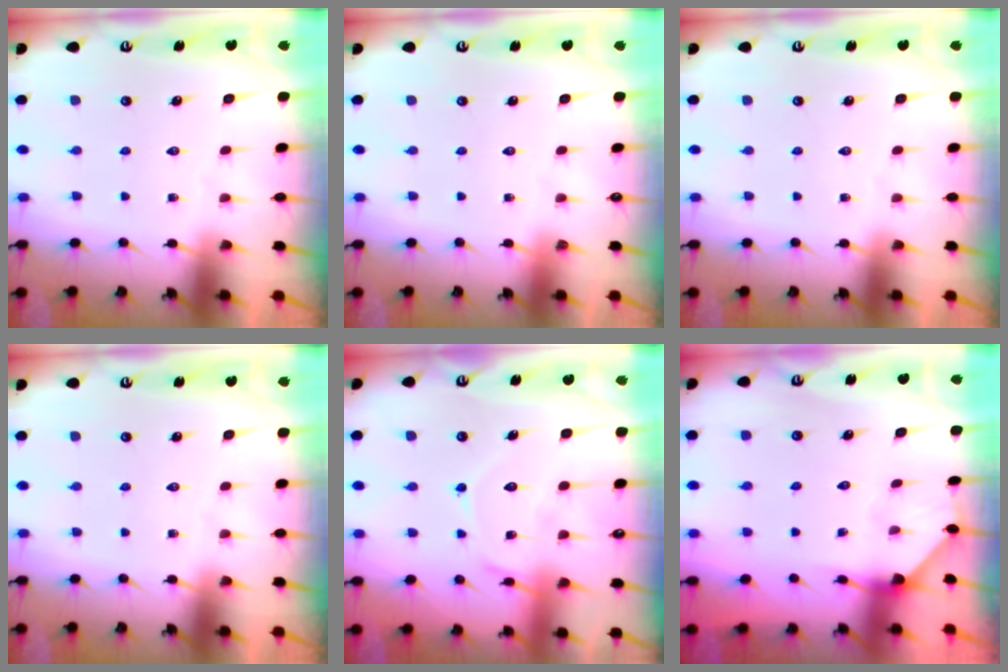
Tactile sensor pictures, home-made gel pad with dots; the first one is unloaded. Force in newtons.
{"total": 0.0}
{"total": 0.0}
{"total": 0.0}
{"total": 12.9, "press": 12.9, "slide": 1.3}
{"total": 2.8, "press": 2.8, "slide": 0.2}